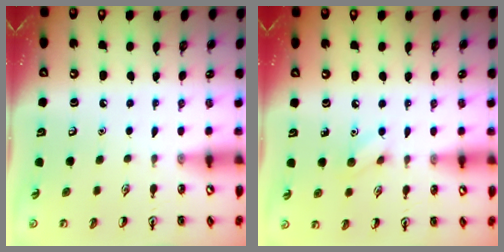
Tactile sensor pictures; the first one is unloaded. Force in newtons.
{"total": 5.9, "press": 5.8, "slide": 1.2}